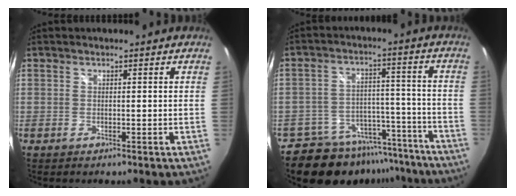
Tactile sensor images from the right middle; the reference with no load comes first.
{"total": 15.2, "force": [-12.0, 8.3, 4.0], "torque": [-0.086, 0.035, -0.151]}